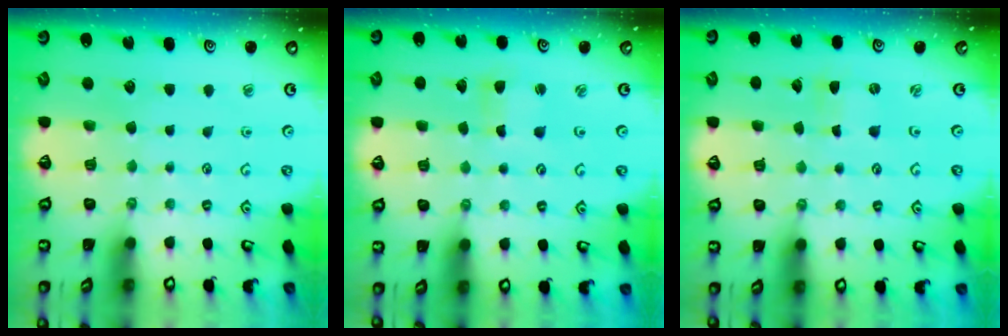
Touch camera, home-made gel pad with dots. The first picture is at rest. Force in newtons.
{"total": 2.2, "press": 2.2, "slide": 0.3}
{"total": 0.0}